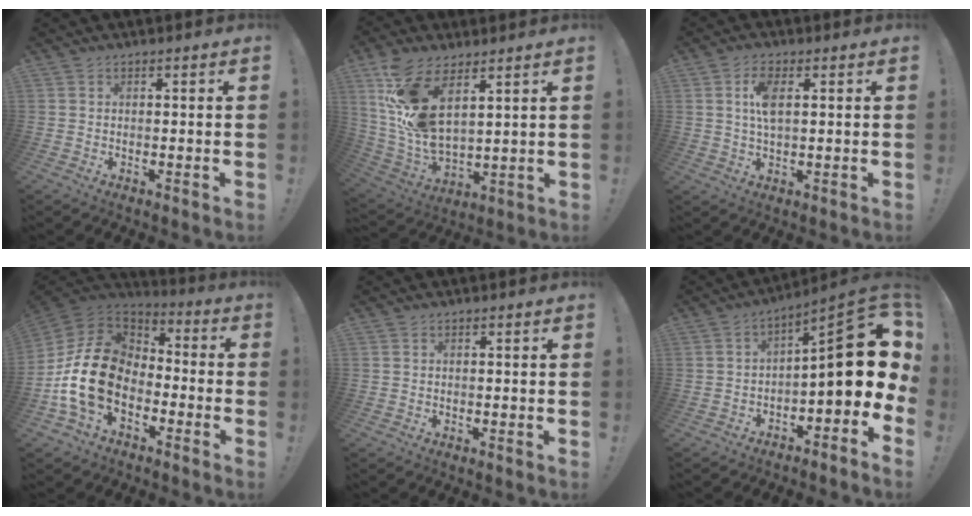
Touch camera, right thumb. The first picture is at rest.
{"total": 14.9, "force": [8.4, 6.5, 10.5], "torque": [-0.207, -0.063, 0.151]}
{"total": 6.7, "force": [1.6, 2.9, 5.8], "torque": [-0.109, 0.000, 0.023]}
{"total": 18.4, "force": [-4.3, 12.4, 12.8], "torque": [-0.256, 0.031, -0.068]}
{"total": 0.0}
{"total": 15.7, "force": [0.3, 4.7, 15.0], "torque": [-0.201, -0.004, 0.003]}